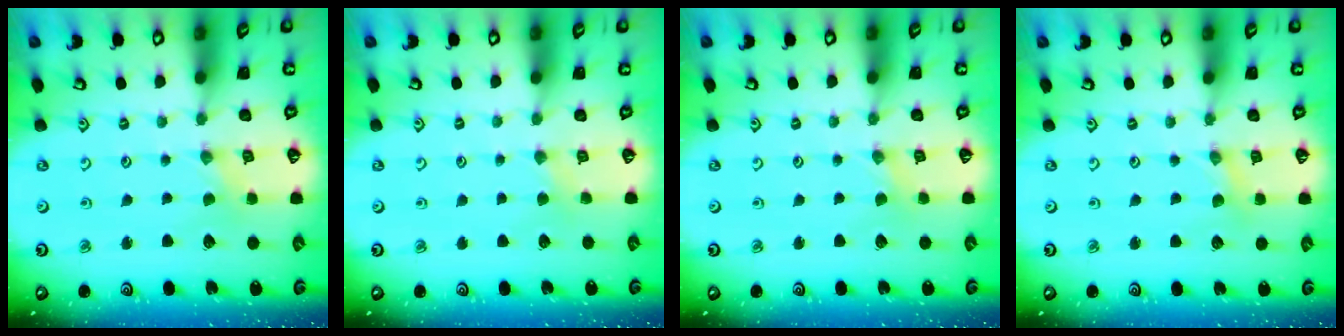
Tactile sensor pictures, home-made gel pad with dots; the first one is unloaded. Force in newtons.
{"total": 2.3, "press": 2.3, "slide": 0.3}
{"total": 1.1, "press": 1.1, "slide": 0.2}
{"total": 0.8, "press": 0.8, "slide": 0.2}